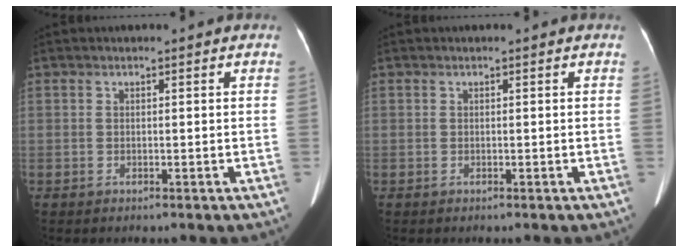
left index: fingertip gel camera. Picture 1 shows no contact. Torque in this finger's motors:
{"motor_torque": [-0.11, 0.01, 0.05, 0.00]}